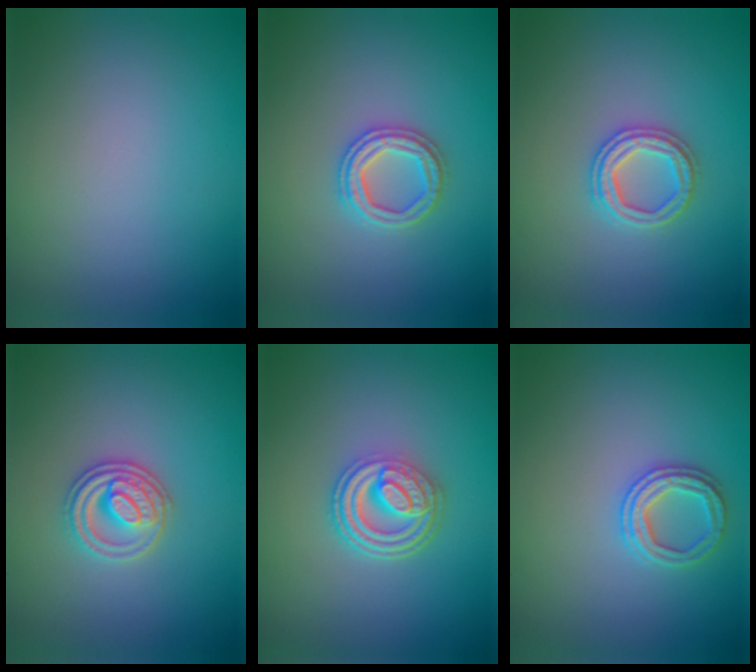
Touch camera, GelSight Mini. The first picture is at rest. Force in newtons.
{"total": 2.6, "press": 2.6, "slide": 0.5}
{"total": 2.6, "press": 2.6, "slide": 0.5}
{"total": 3.0, "press": 2.8, "slide": 1.2}
{"total": 4.9, "press": 3.8, "slide": 3.1}
{"total": 2.4, "press": 2.4, "slide": 0.4}